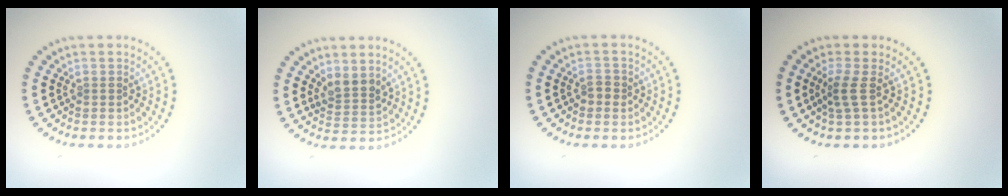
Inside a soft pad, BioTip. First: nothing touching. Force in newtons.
{"total": 2.3, "press": 1.9, "slide": 1.3}
{"total": 1.2, "press": 1.1, "slide": 0.4}
{"total": 1.8, "press": 1.3, "slide": 1.3}